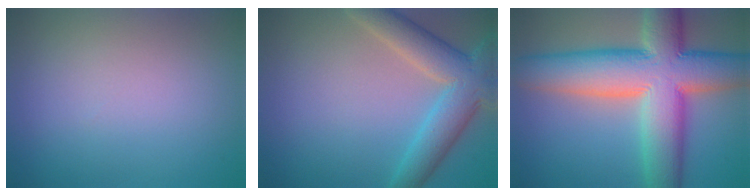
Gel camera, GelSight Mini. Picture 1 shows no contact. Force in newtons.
{"total": 6.5, "press": 6.5, "slide": 0.4}
{"total": 13.4, "press": 13.3, "slide": 0.9}